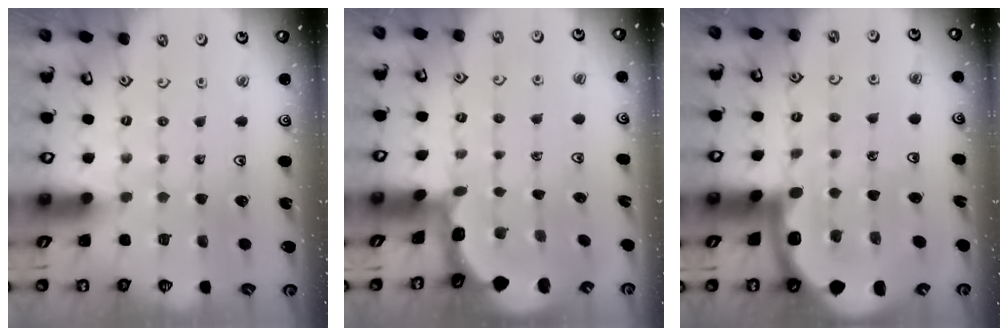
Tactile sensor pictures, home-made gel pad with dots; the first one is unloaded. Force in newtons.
{"total": 1.9, "press": 1.9, "slide": 0.2}
{"total": 10.2, "press": 10.2, "slide": 1.2}